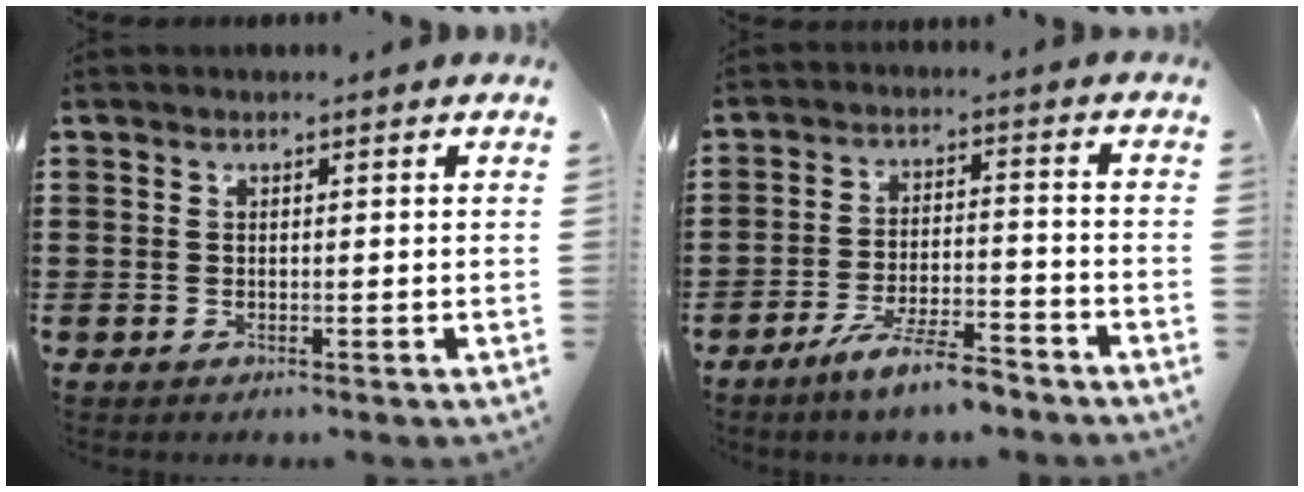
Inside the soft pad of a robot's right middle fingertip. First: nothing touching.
{"total": 7.4, "force": [-6.1, 0.7, 4.2], "torque": [-0.091, -0.004, -0.118]}